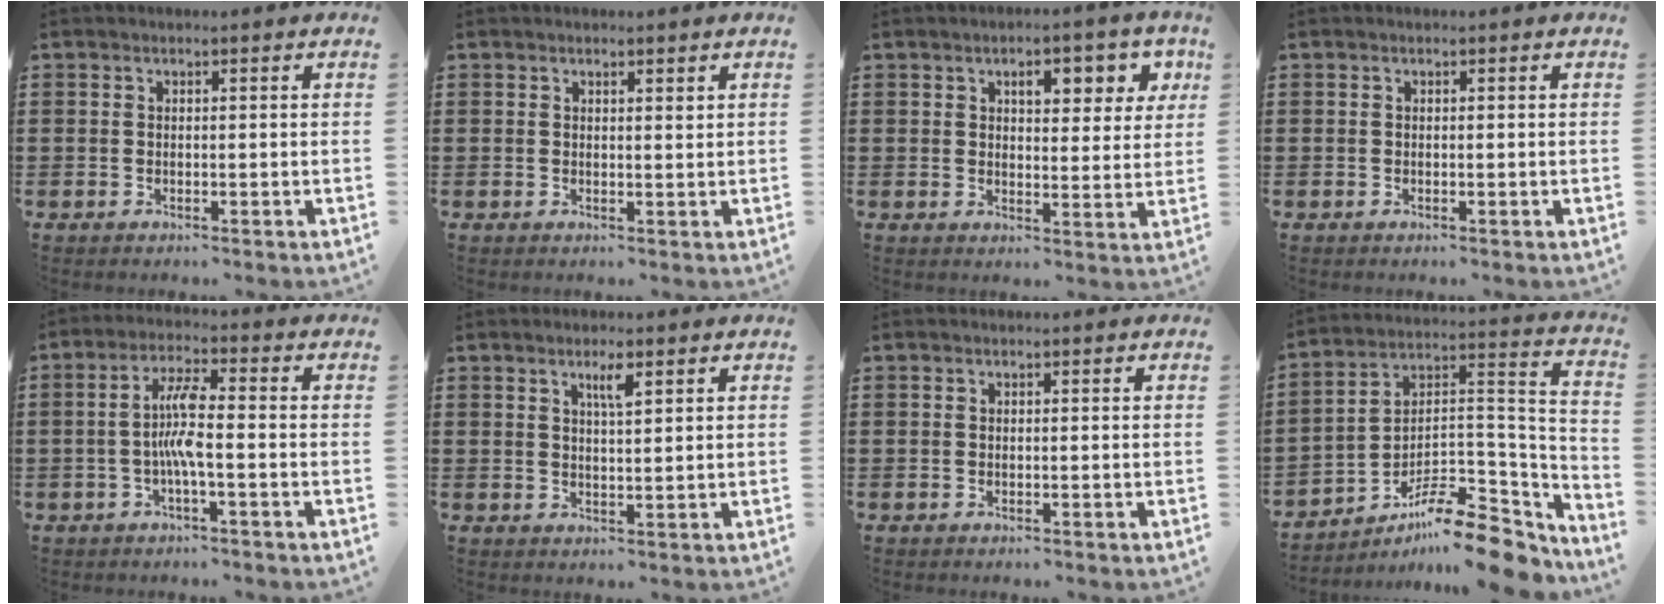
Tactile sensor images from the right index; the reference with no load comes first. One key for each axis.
{"total": 0.8, "fx": 0.7, "fy": 0.2, "fz": 0.4, "tx": -0.010, "ty": 0.000, "tz": 0.013}
{"total": 5.7, "fx": 2.7, "fy": 2.8, "fz": 4.2, "tx": -0.064, "ty": 0.000, "tz": 0.036}
{"total": 0.0}
{"total": 6.2, "fx": -1.0, "fy": 1.1, "fz": 6.0, "tx": -0.122, "ty": 0.001, "tz": -0.027}
{"total": 3.0, "fx": 1.7, "fy": 0.5, "fz": 2.4, "tx": -0.044, "ty": 0.001, "tz": 0.025}
{"total": 0.0}
{"total": 11.2, "fx": -8.7, "fy": 3.1, "fz": 6.4, "tx": -0.086, "ty": 0.015, "tz": -0.164}